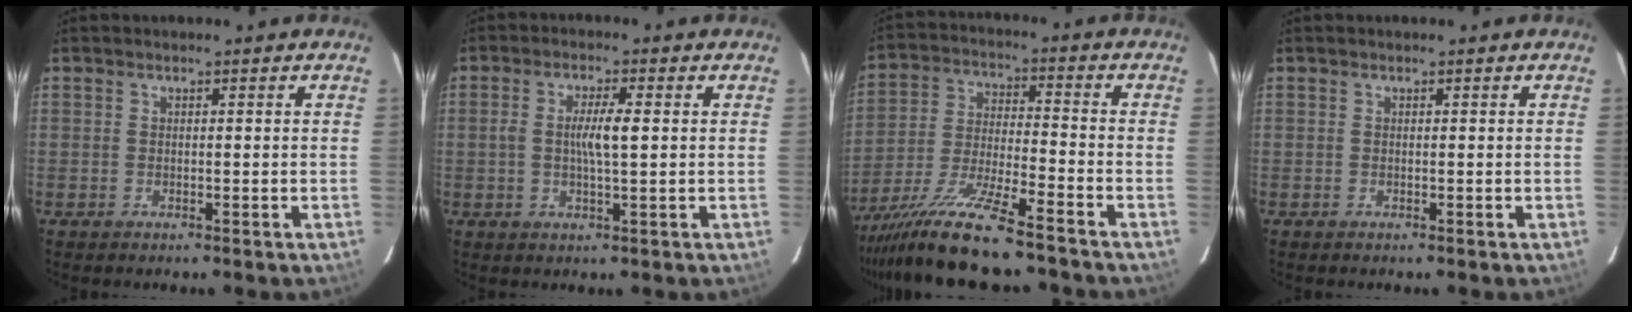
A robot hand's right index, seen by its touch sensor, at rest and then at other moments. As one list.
[{"total": 4.7, "force": [0.3, 0.5, 4.6], "torque": [-0.085, 0.002, 0.003]}, {"total": 13.8, "force": [-11.2, 0.4, 8.1], "torque": [-0.158, -0.021, -0.199]}, {"total": 0.0}]